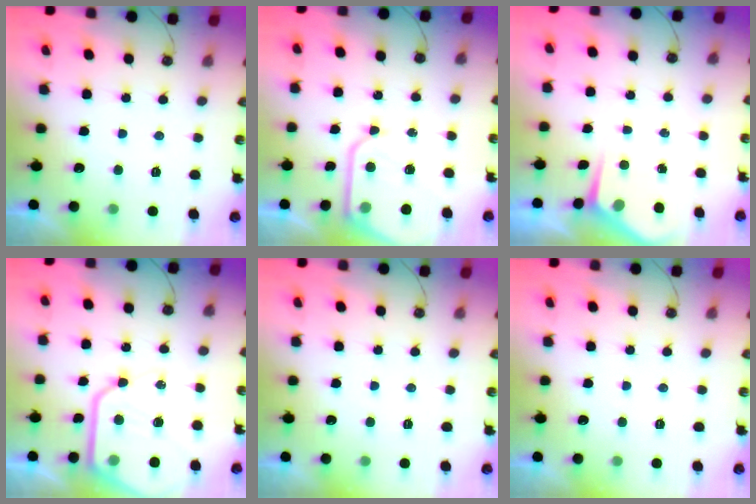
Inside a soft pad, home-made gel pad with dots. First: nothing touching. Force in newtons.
{"total": 12.7, "press": 12.7, "slide": 1.4}
{"total": 4.2, "press": 4.2, "slide": 0.5}
{"total": 17.9, "press": 17.8, "slide": 1.8}
{"total": 0.0}
{"total": 0.0}